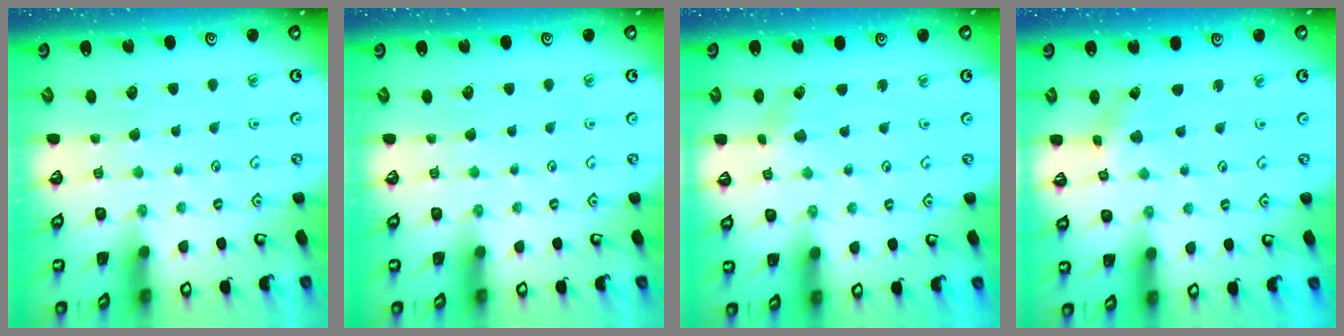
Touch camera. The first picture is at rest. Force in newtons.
{"total": 0.0}
{"total": 2.3, "press": 2.3, "slide": 0.3}
{"total": 1.4, "press": 1.4, "slide": 0.1}